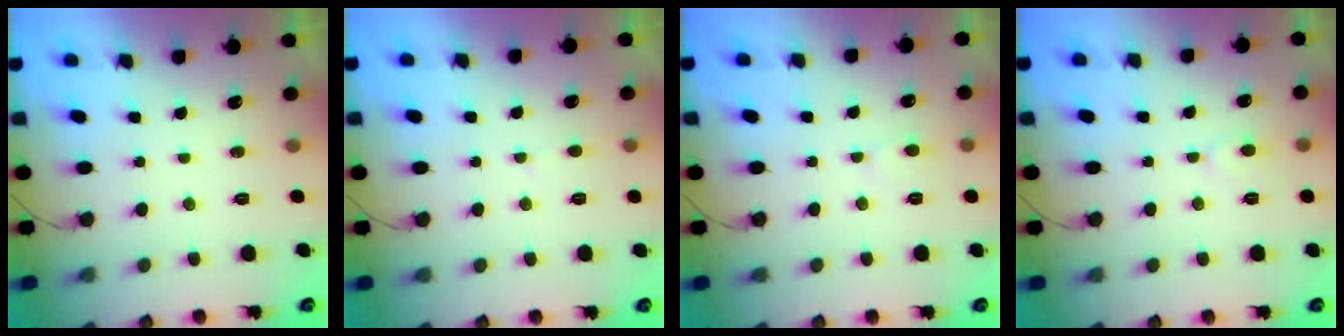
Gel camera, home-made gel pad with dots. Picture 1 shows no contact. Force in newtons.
{"total": 2.7, "press": 2.7, "slide": 0.2}
{"total": 4.3, "press": 4.2, "slide": 0.4}
{"total": 4.7, "press": 4.6, "slide": 0.5}